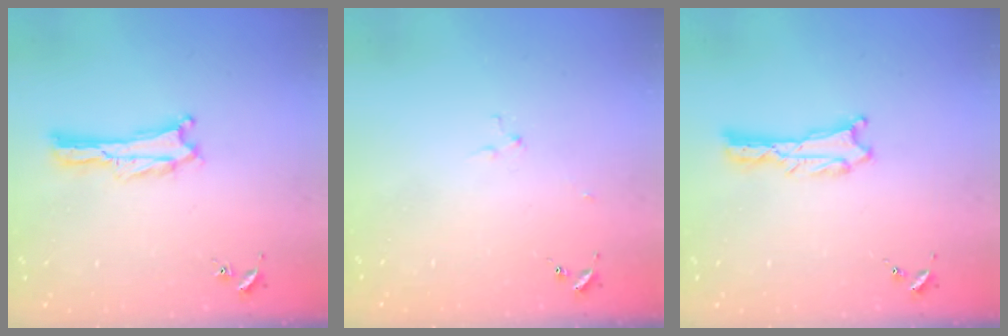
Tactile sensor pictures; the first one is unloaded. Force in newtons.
{"total": 2.9, "press": 2.9, "slide": 0.3}
{"total": 0.6, "press": 0.6, "slide": 0.1}